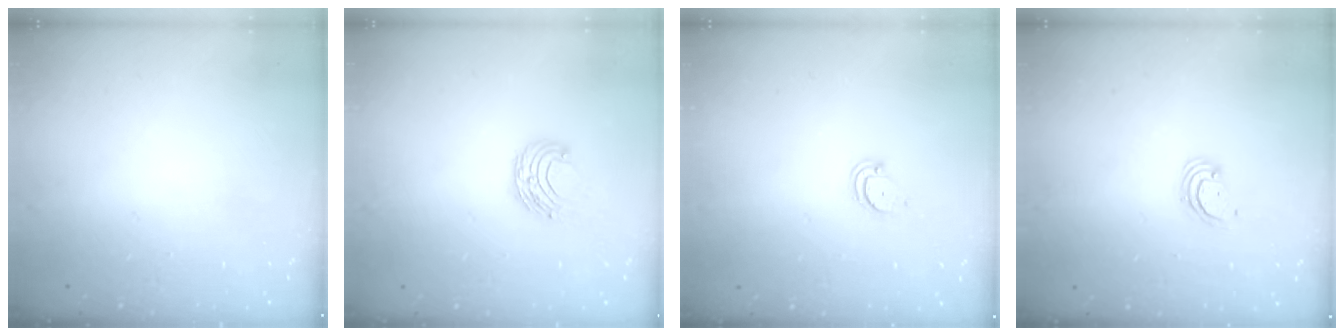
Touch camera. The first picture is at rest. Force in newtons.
{"total": 7.5, "press": 7.5, "slide": 0.7}
{"total": 2.6, "press": 2.6, "slide": 0.2}
{"total": 2.8, "press": 2.8, "slide": 0.2}